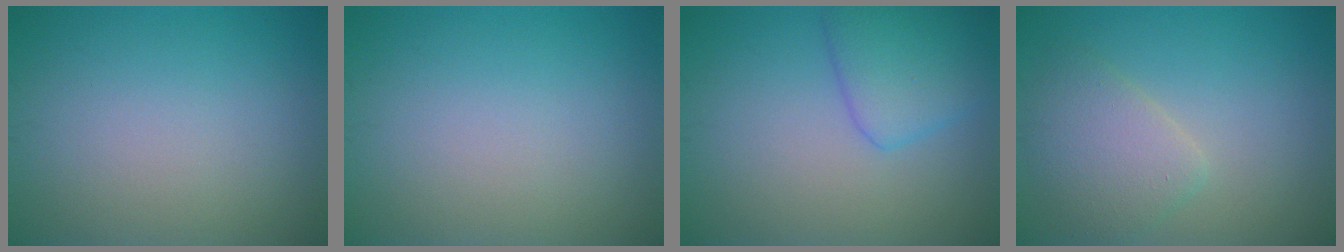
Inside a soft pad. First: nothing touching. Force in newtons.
{"total": 0.0}
{"total": 3.8, "press": 3.8, "slide": 0.1}
{"total": 3.6, "press": 3.6, "slide": 0.2}